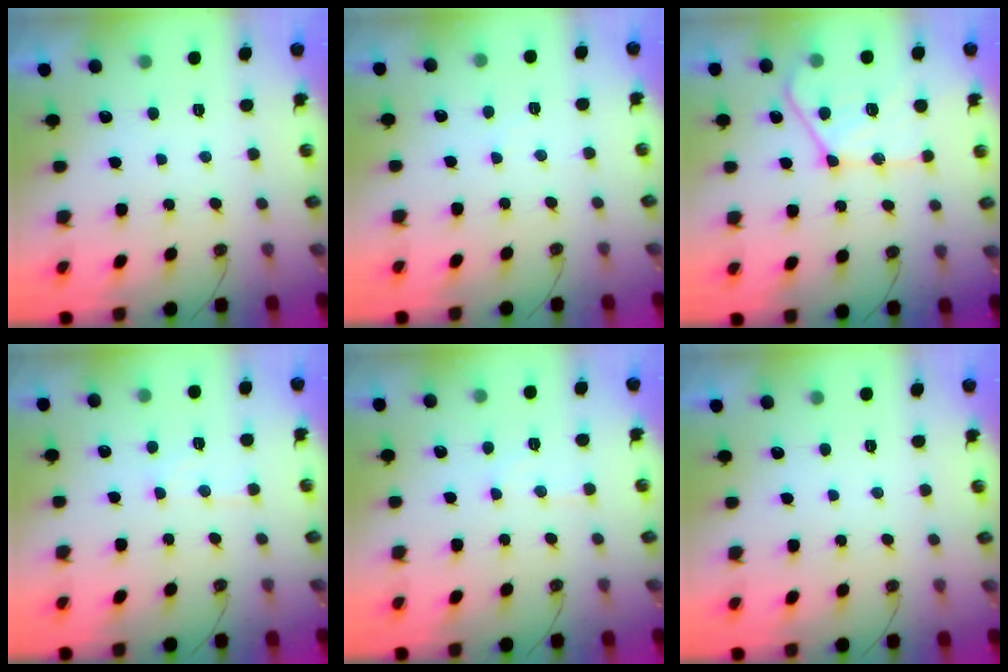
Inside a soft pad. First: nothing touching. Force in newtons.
{"total": 2.4, "press": 2.4, "slide": 0.4}
{"total": 18.9, "press": 18.8, "slide": 1.8}
{"total": 5.7, "press": 5.7, "slide": 0.3}
{"total": 6.2, "press": 6.2, "slide": 0.4}
{"total": 0.0}